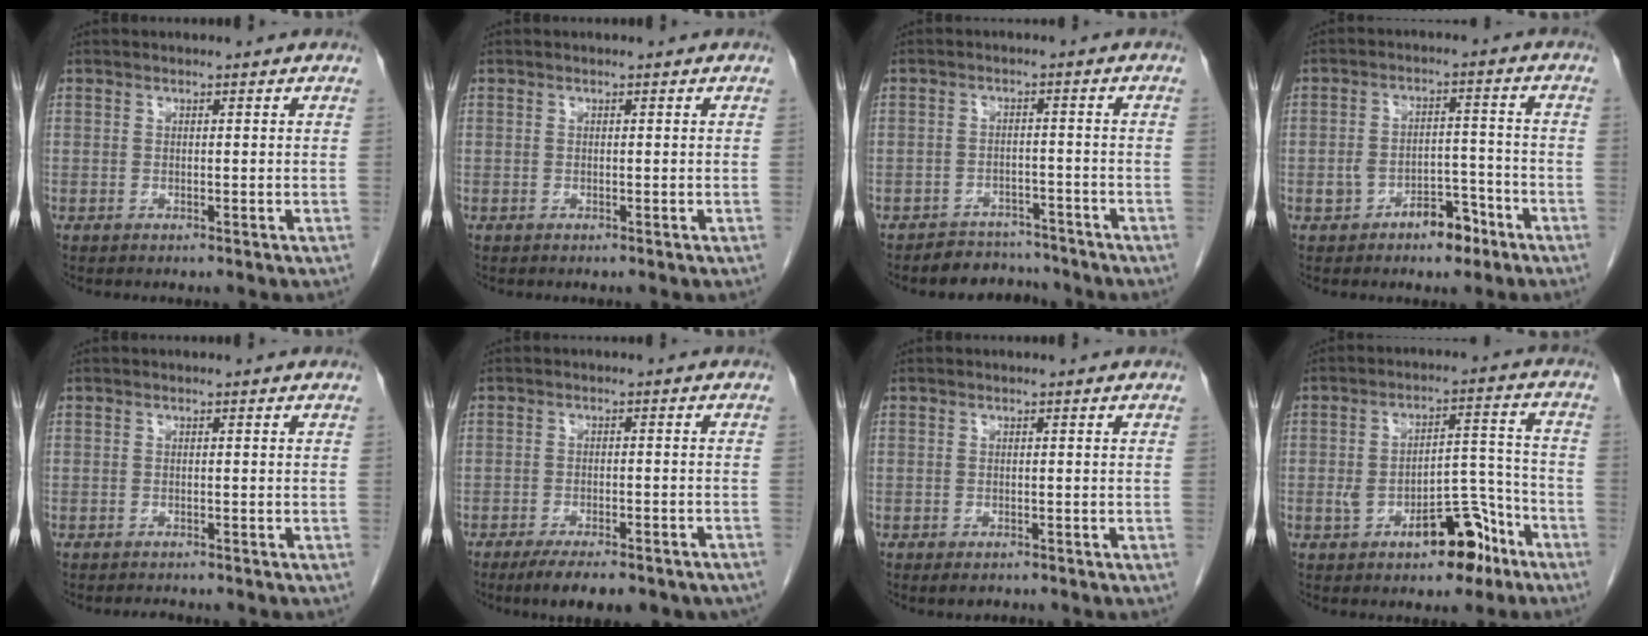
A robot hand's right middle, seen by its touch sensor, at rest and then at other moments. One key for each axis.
{"total": 0.0}
{"total": 5.1, "fx": -4.6, "fy": 1.9, "fz": -0.5, "tx": 0.018, "ty": 0.012, "tz": -0.071}
{"total": 5.8, "fx": -3.5, "fy": 3.1, "fz": 3.4, "tx": -0.056, "ty": 0.028, "tz": -0.051}
{"total": 1.1, "fx": -1.1, "fy": 0.3, "fz": 0.2, "tx": -0.006, "ty": -0.003, "tz": -0.014}
{"total": 11.5, "fx": -9.1, "fy": 3.1, "fz": 6.3, "tx": -0.074, "ty": -0.003, "tz": -0.118}
{"total": 1.5, "fx": -1.1, "fy": 0.6, "fz": 0.7, "tx": -0.009, "ty": -0.001, "tz": -0.011}
{"total": 10.0, "fx": -5.0, "fy": 4.4, "fz": 7.4, "tx": -0.113, "ty": 0.031, "tz": -0.068}